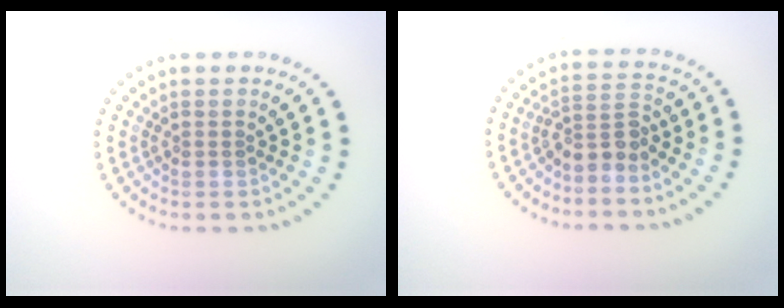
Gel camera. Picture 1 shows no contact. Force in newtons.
{"total": 2.7, "press": 2.0, "slide": 1.8}